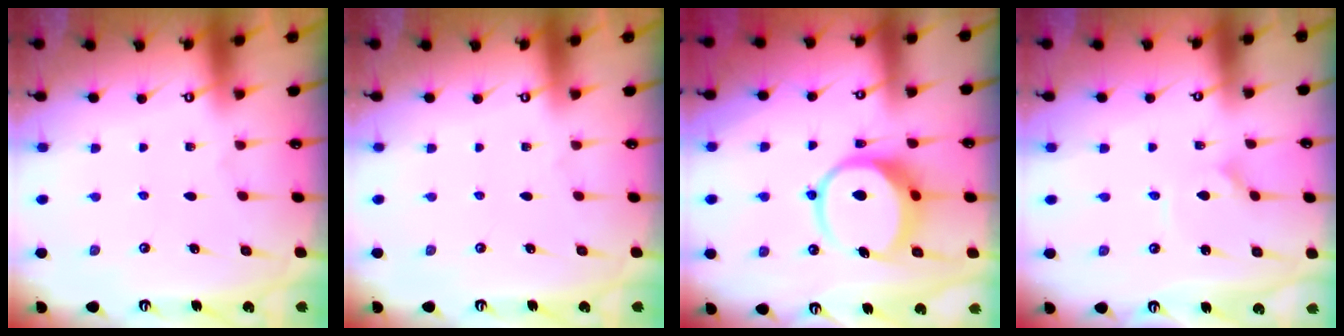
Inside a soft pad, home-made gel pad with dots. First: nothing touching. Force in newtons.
{"total": 0.0}
{"total": 9.6, "press": 9.5, "slide": 1.3}
{"total": 1.6, "press": 1.6, "slide": 0.1}